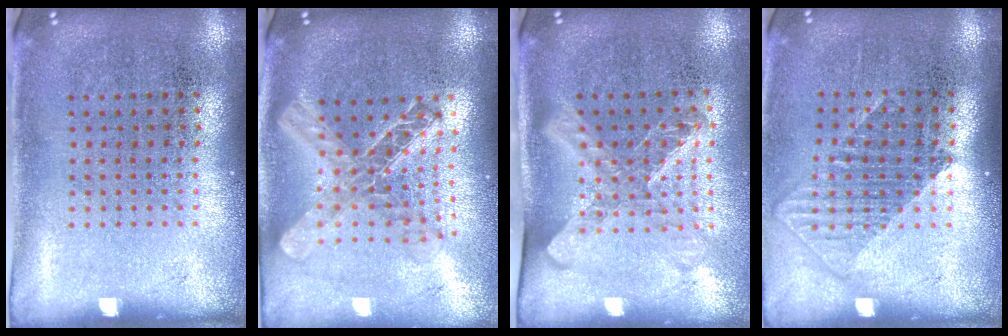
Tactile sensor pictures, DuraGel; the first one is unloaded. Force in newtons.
{"total": 2.1, "press": 1.7, "slide": 1.3}
{"total": 1.6, "press": 1.3, "slide": 1.0}
{"total": 1.3, "press": 1.0, "slide": 0.7}